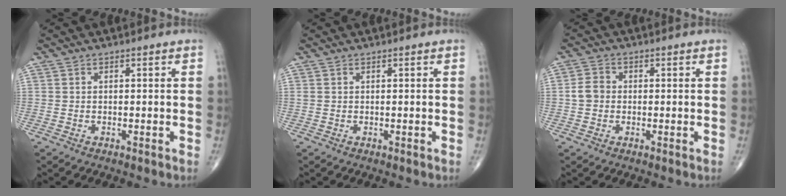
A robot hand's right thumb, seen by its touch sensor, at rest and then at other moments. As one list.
[{"total": 0.0}, {"total": 3.6, "force": [-0.2, 3.0, 1.9], "torque": [-0.031, 0.010, -0.010]}]